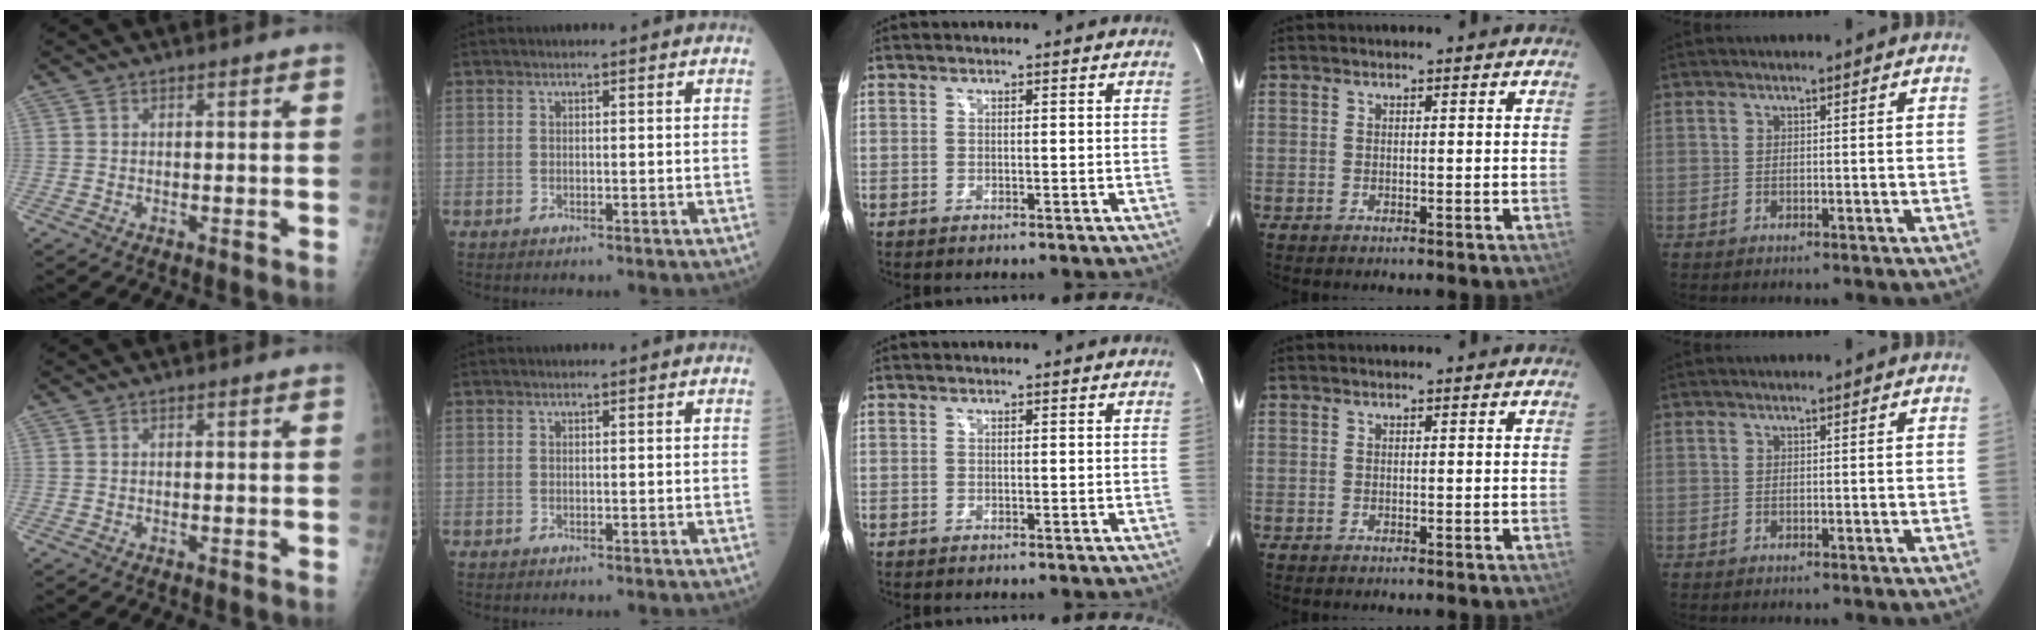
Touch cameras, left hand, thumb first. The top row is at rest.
{}